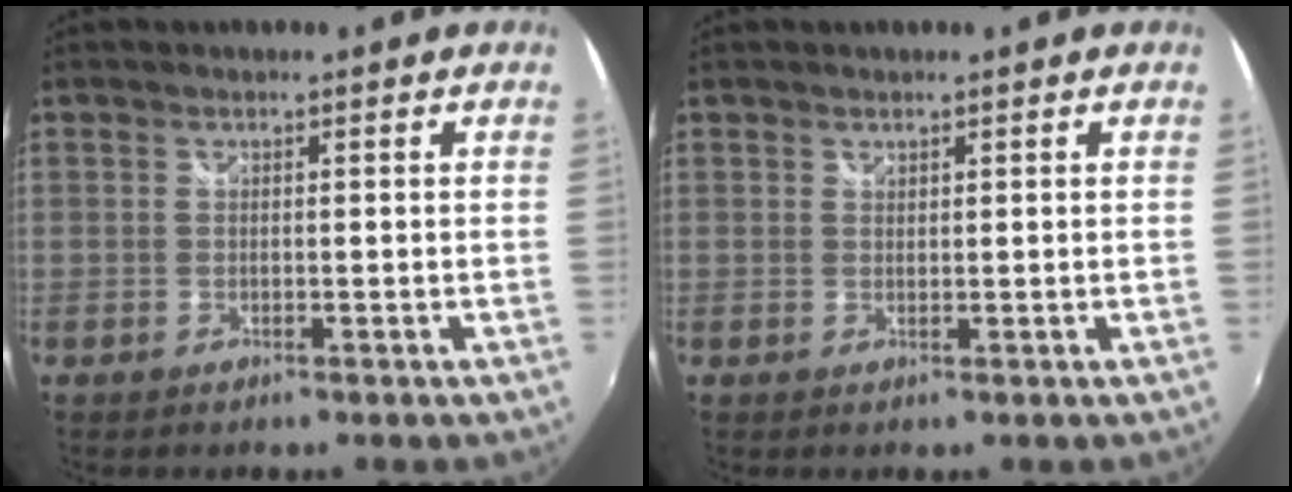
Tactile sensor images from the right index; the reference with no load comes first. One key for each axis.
{"total": 0.5, "fx": 0.5, "fy": 0.2, "fz": -0.1, "tx": 0.004, "ty": -0.001, "tz": 0.009}